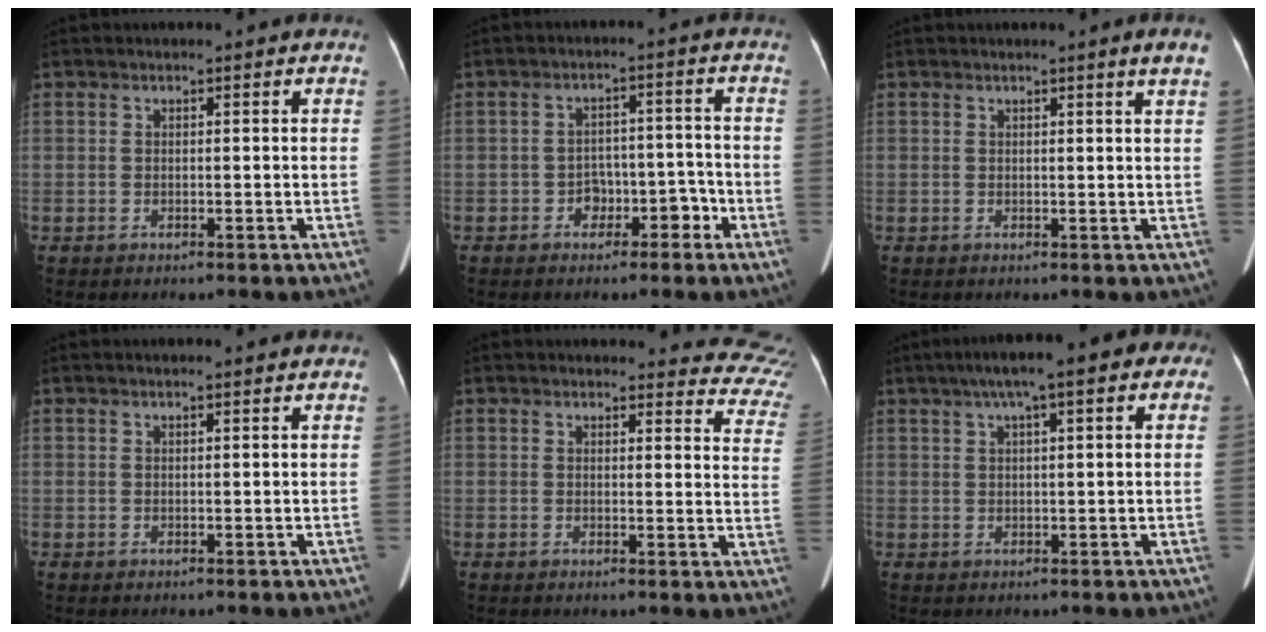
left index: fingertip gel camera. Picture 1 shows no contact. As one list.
[{"total": 4.4, "force": [-2.4, 3.0, 2.2], "torque": [-0.021, 0.027, -0.034]}, {"total": 2.0, "force": [1.3, -0.6, 1.3], "torque": [-0.018, -0.006, 0.017]}, {"total": 1.0, "force": [0.9, 0.0, 0.5], "torque": [-0.009, 0.014, 0.016]}, {"total": 14.4, "force": [14.1, 3.0, 0.8], "torque": [0.049, -0.092, 0.103]}, {"total": 10.1, "force": [5.1, 2.5, 8.3], "torque": [-0.114, 0.046, 0.065]}]